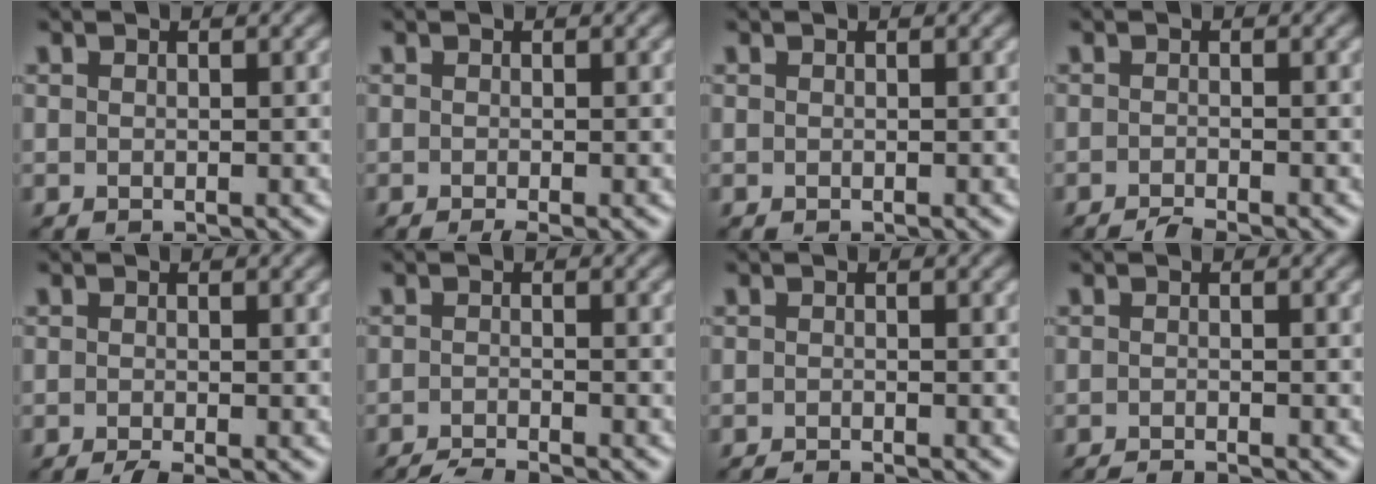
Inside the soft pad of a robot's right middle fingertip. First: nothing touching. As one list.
[{"total": 1.2, "force": [-0.7, 0.2, 1.0], "torque": [-0.017, -0.004, -0.011]}, {"total": 0.0}, {"total": 2.0, "force": [-1.8, 0.2, 0.9], "torque": [-0.014, 0.000, -0.036]}, {"total": 1.7, "force": [-1.3, 0.2, 1.1], "torque": [-0.018, -0.002, -0.024]}, {"total": 3.5, "force": [-3.3, 0.2, 1.3], "torque": [-0.023, -0.002, -0.062]}, {"total": 1.7, "force": [-1.6, 0.1, 0.5], "torque": [-0.005, -0.003, -0.031]}, {"total": 2.1, "force": [-1.9, 0.1, 0.7], "torque": [-0.008, -0.002, -0.037]}]